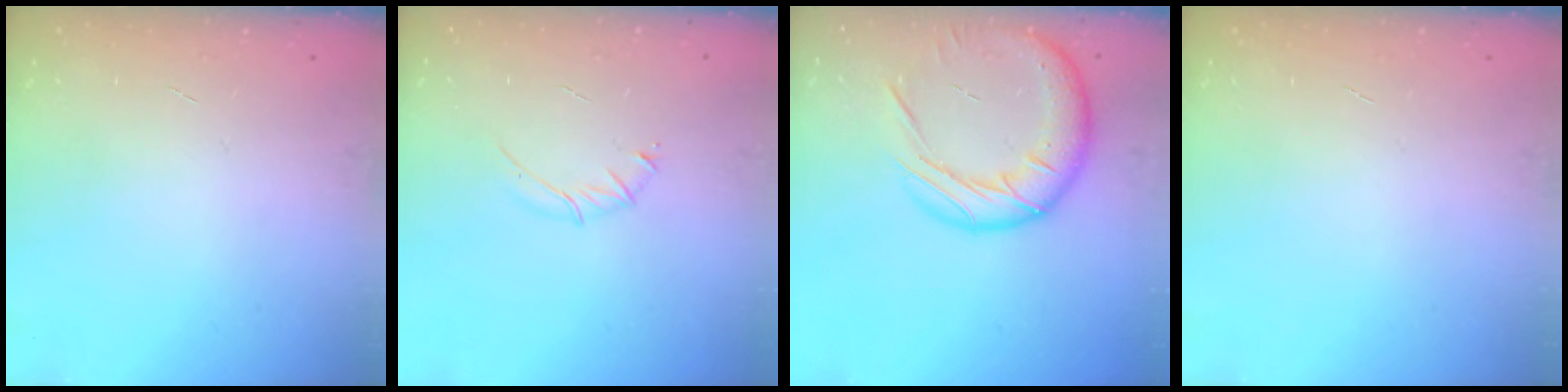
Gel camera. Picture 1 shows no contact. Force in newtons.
{"total": 3.2, "press": 3.1, "slide": 0.9}
{"total": 19.2, "press": 18.9, "slide": 3.5}
{"total": 0.0}